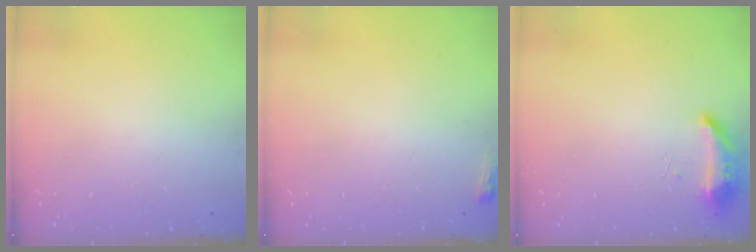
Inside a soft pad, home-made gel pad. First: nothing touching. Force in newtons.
{"total": 3.5, "press": 3.4, "slide": 0.8}
{"total": 16.8, "press": 10.1, "slide": 13.4}